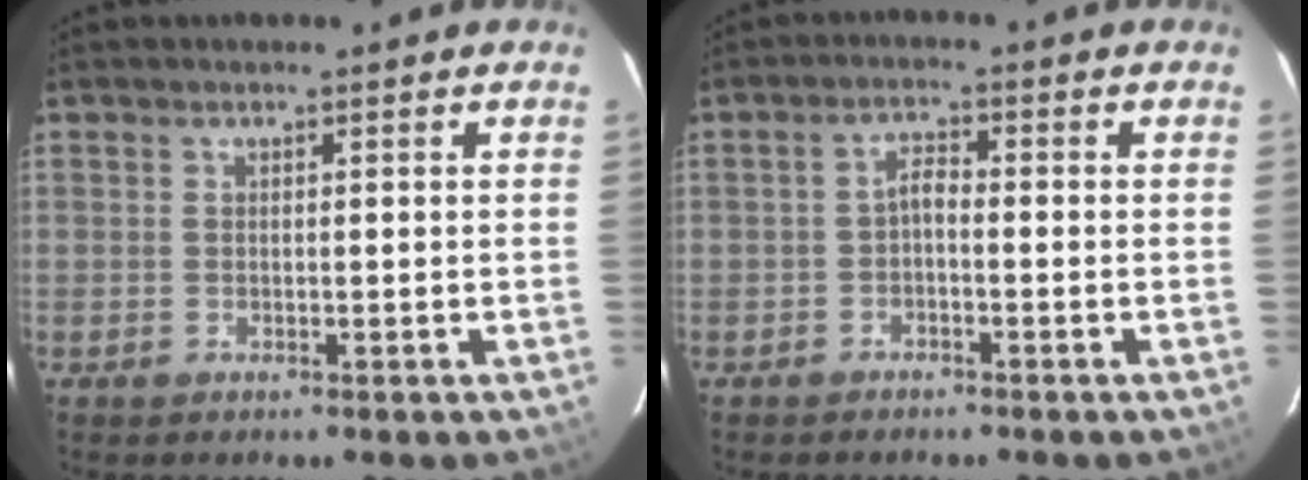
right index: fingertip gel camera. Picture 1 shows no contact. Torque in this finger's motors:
{"motor_torque": [0.38, -0.20, 0.22, 0.06]}